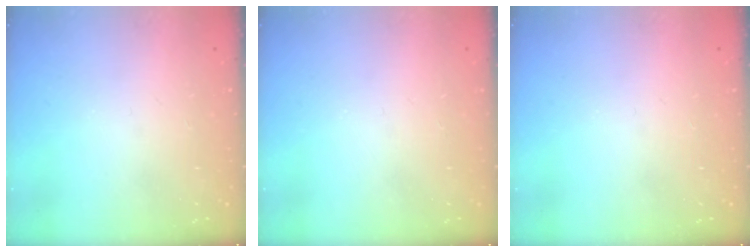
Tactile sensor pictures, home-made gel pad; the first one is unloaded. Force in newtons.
{"total": 0.0}
{"total": 0.0}